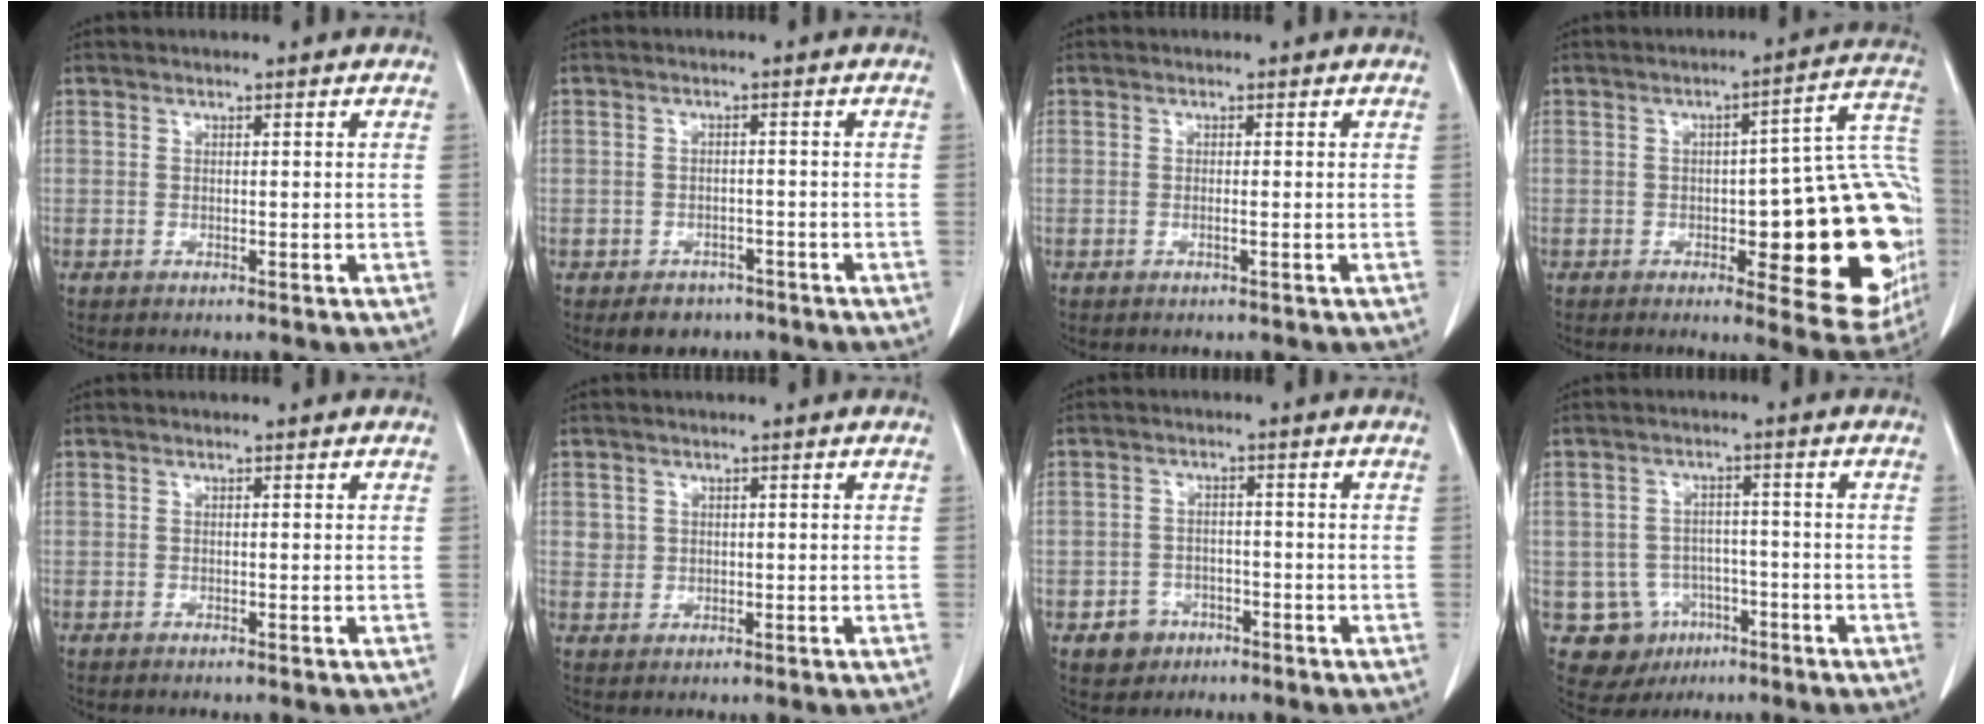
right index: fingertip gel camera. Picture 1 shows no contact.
{"total": 3.9, "force": [-2.6, 2.8, 0.9], "torque": [-0.011, 0.007, -0.031]}
{"total": 0.6, "force": [-0.2, -0.1, 0.5], "torque": [-0.009, 0.001, -0.006]}
{"total": 23.2, "force": [-3.3, 6.6, 22.0], "torque": [-0.202, 0.029, -0.026]}
{"total": 0.0}
{"total": 2.0, "force": [0.5, 1.9, 0.3], "torque": [0.000, 0.003, 0.010]}
{"total": 4.0, "force": [-2.0, 3.5, 0.5], "torque": [-0.001, 0.013, -0.024]}
{"total": 8.8, "force": [-3.2, 8.1, 1.4], "torque": [-0.031, 0.011, -0.033]}